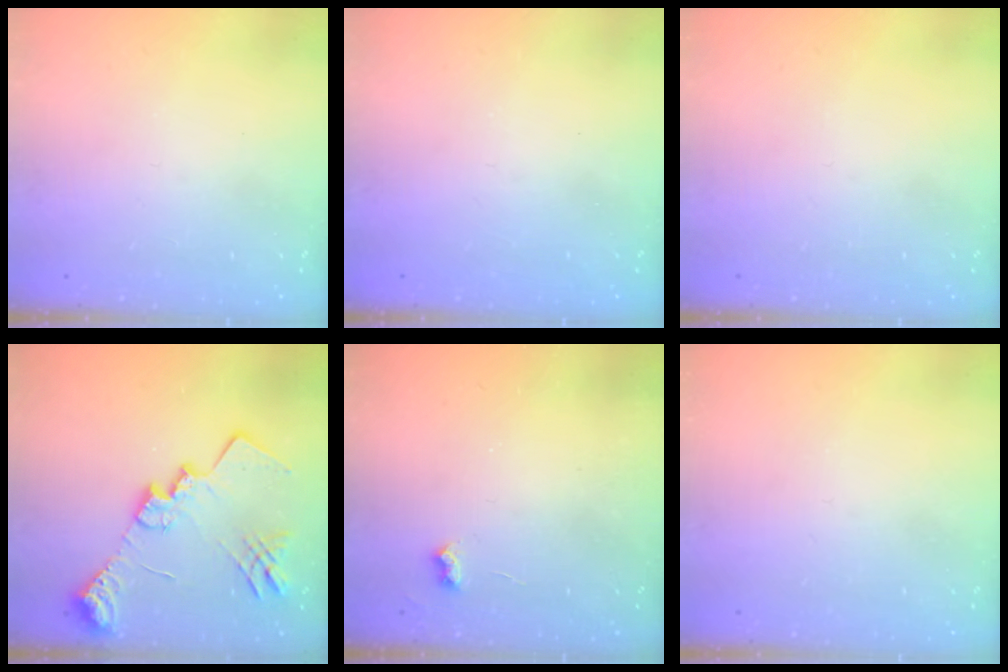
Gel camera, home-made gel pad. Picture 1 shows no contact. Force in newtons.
{"total": 1.5, "press": 1.3, "slide": 0.9}
{"total": 0.0}
{"total": 17.9, "press": 17.8, "slide": 1.9}
{"total": 3.8, "press": 3.8, "slide": 0.5}
{"total": 0.0}